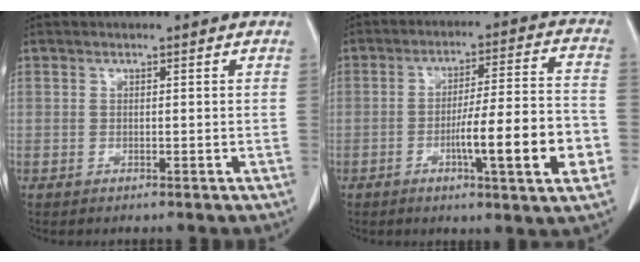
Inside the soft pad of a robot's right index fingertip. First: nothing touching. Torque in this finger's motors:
{"motor_torque": [1.91, -0.23, 0.83, 0.13]}